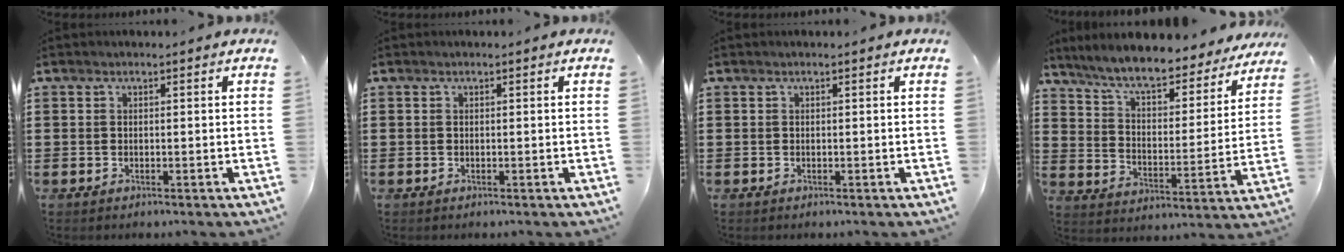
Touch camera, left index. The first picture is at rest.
{"total": 0.0}
{"total": 0.0}
{"total": 7.8, "force": [7.0, 0.7, 3.4], "torque": [-0.095, -0.041, 0.118]}